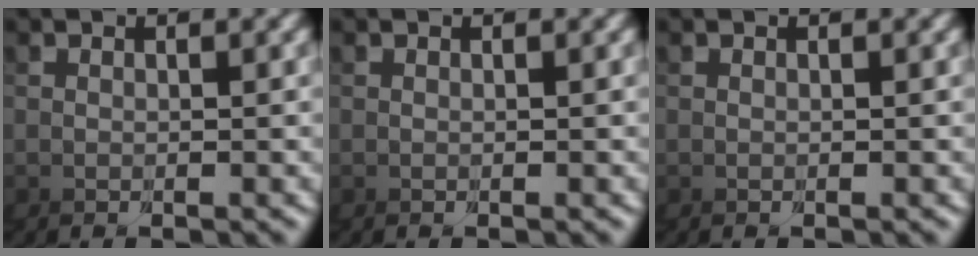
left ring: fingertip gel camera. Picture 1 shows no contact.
{"total": 0.0}
{"total": 0.0}